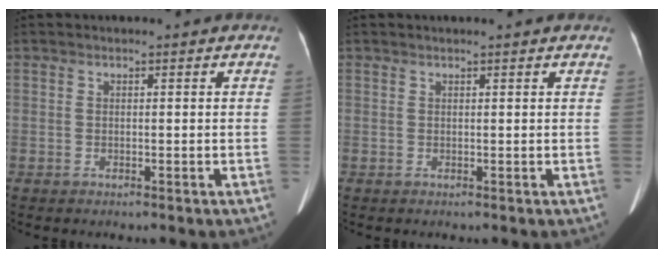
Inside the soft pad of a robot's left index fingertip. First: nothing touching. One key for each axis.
{"total": 1.9, "fx": 1.7, "fy": 0.2, "fz": 0.9, "tx": -0.011, "ty": 0.023, "tz": 0.019}